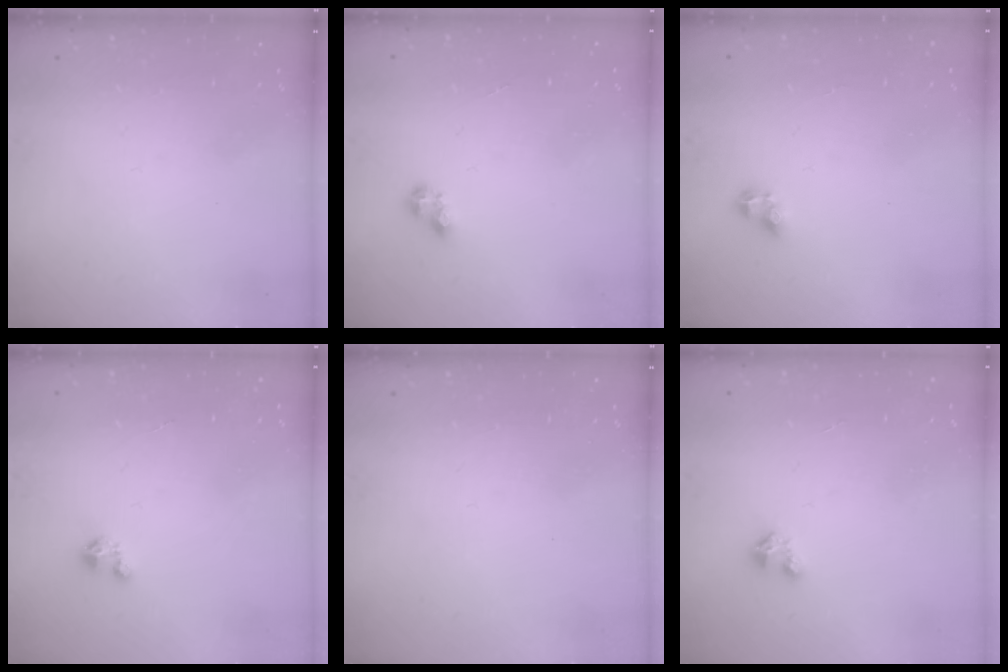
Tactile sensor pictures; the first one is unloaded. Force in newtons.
{"total": 3.0, "press": 2.9, "slide": 0.5}
{"total": 2.9, "press": 2.6, "slide": 1.1}
{"total": 2.1, "press": 2.1, "slide": 0.2}
{"total": 0.0}
{"total": 1.6, "press": 1.6, "slide": 0.2}